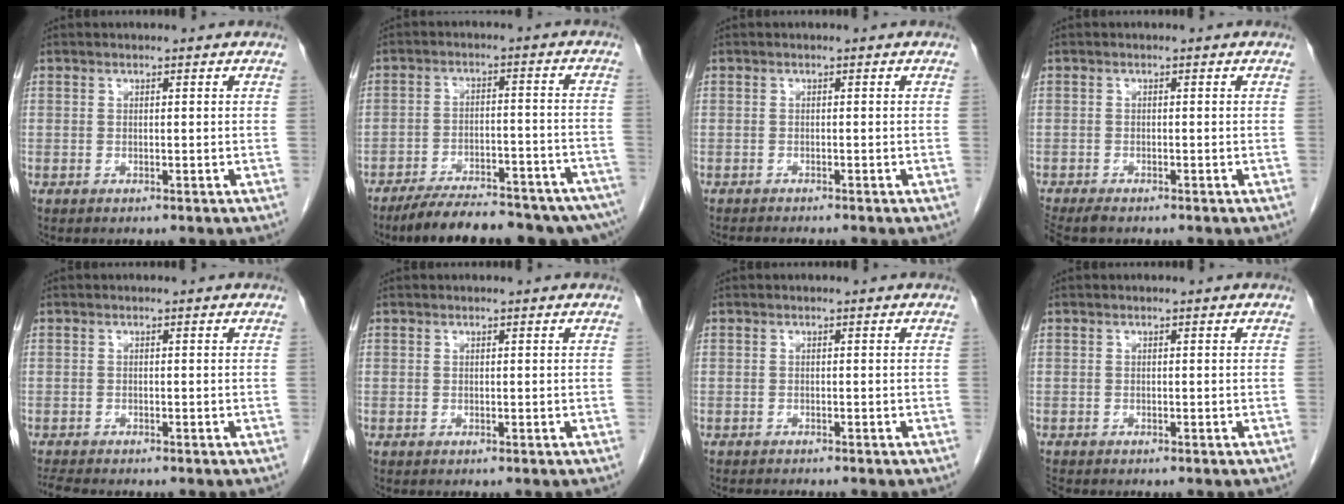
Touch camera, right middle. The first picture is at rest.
{"total": 20.3, "force": [-16.8, 4.2, 10.6], "torque": [-0.115, 0.003, -0.228]}
{"total": 3.0, "force": [-2.8, -0.2, 1.1], "torque": [-0.016, -0.009, -0.042]}
{"total": 4.1, "force": [-3.4, 1.1, 1.9], "torque": [-0.032, -0.011, -0.055]}
{"total": 3.1, "force": [-2.9, 0.2, 1.2], "torque": [-0.025, -0.013, -0.047]}
{"total": 0.0}
{"total": 2.1, "force": [-2.0, -0.1, 0.7], "torque": [-0.013, -0.006, -0.026]}
{"total": 1.2, "force": [-1.1, 0.3, 0.3], "torque": [-0.012, -0.004, -0.020]}